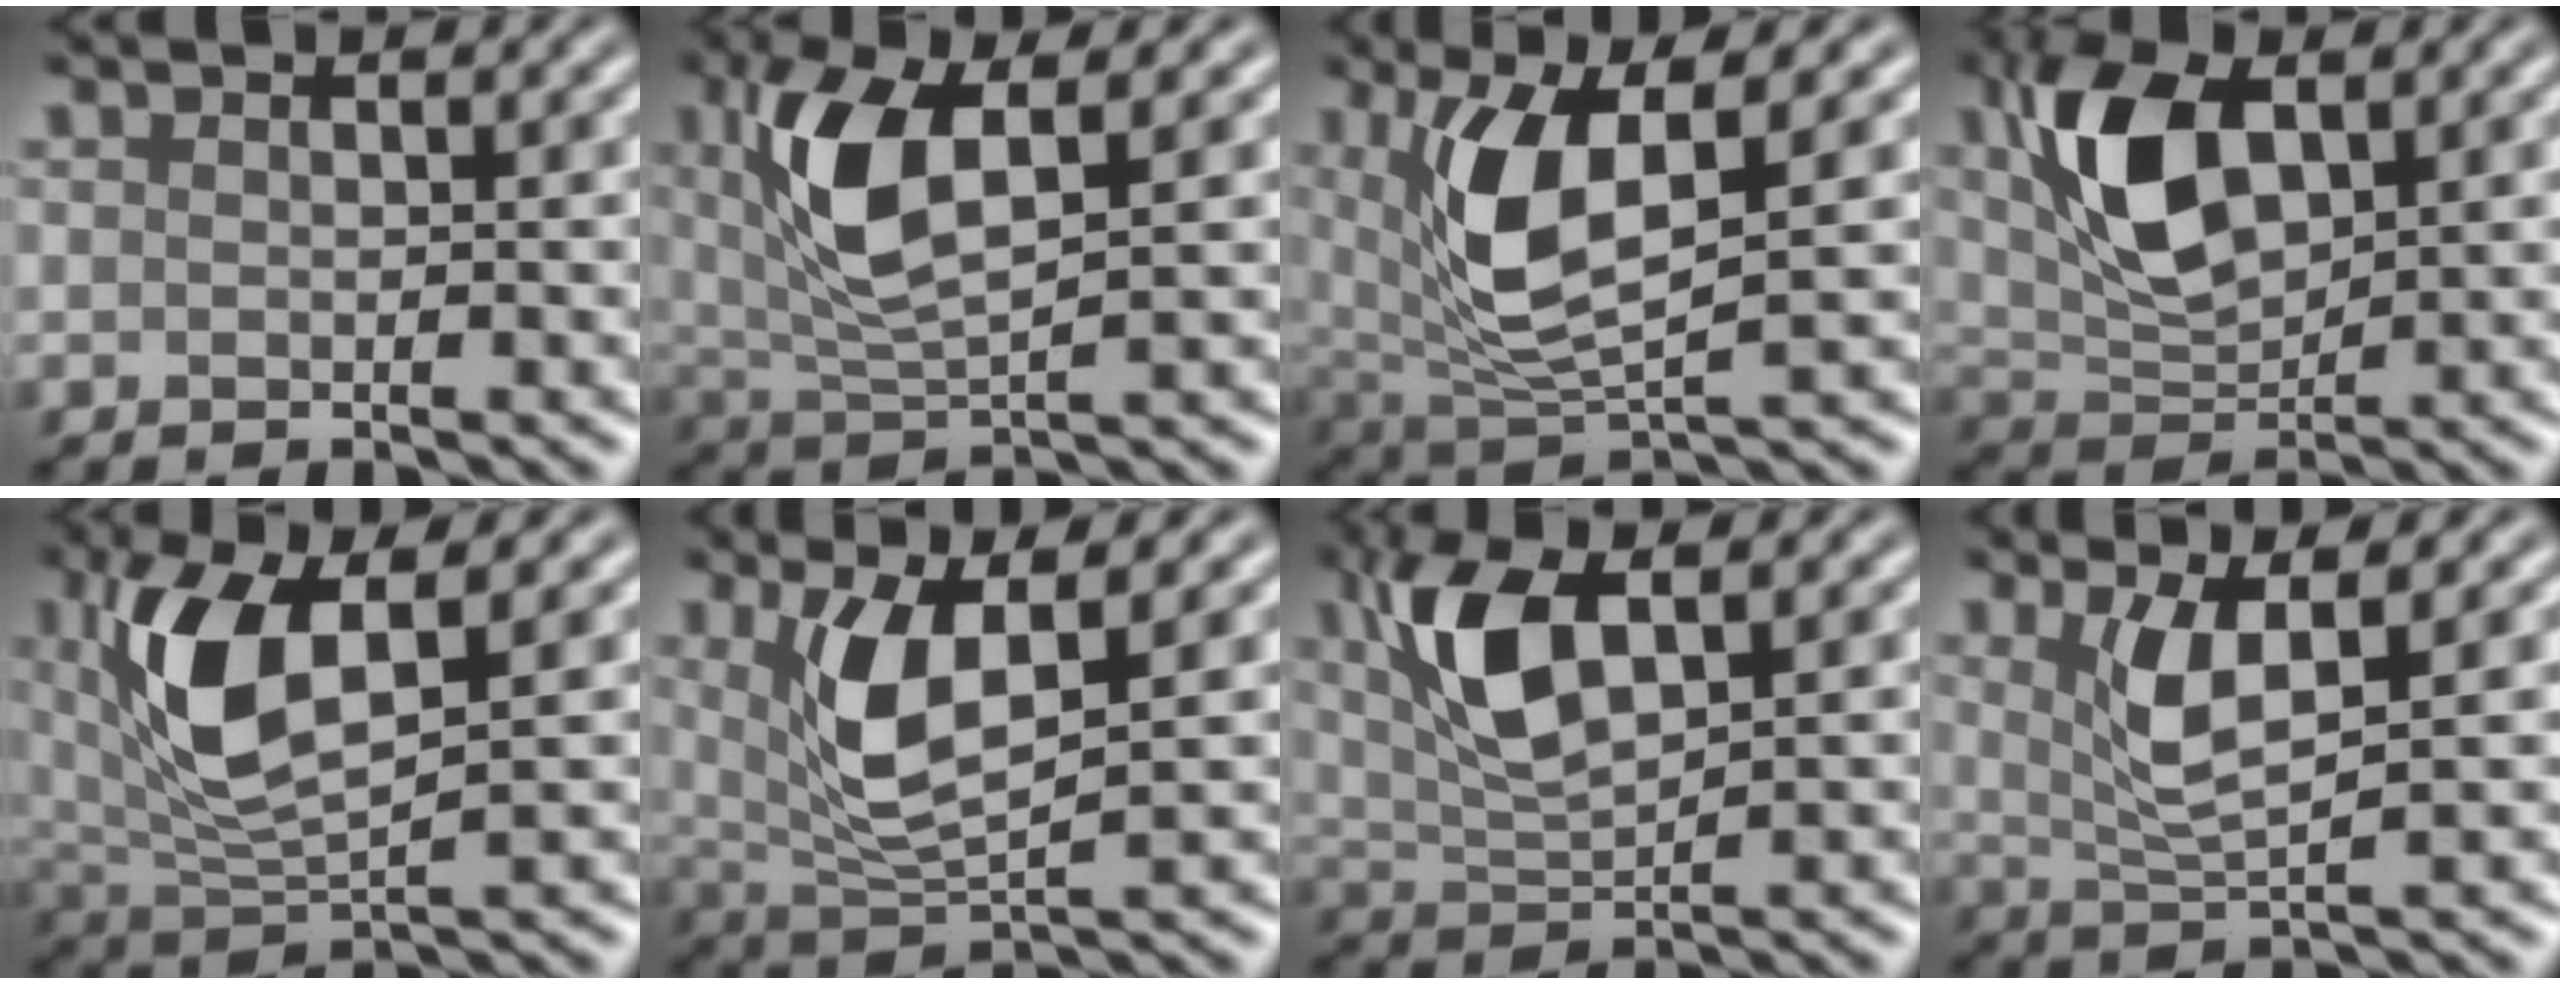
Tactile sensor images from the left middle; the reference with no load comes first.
{"total": 6.0, "force": [1.5, 2.2, 5.4], "torque": [-0.124, -0.002, 0.041]}
{"total": 6.7, "force": [1.6, 2.5, 6.0], "torque": [-0.142, -0.012, 0.043]}
{"total": 7.3, "force": [2.1, 3.7, 5.9], "torque": [-0.131, 0.006, 0.045]}
{"total": 7.5, "force": [1.8, 3.2, 6.5], "torque": [-0.148, -0.001, 0.042]}
{"total": 5.0, "force": [1.4, 1.6, 4.6], "torque": [-0.102, -0.009, 0.043]}
{"total": 6.0, "force": [1.9, 2.4, 5.2], "torque": [-0.118, 0.005, 0.044]}
{"total": 3.2, "force": [0.9, 0.6, 3.1], "torque": [-0.071, -0.006, 0.032]}